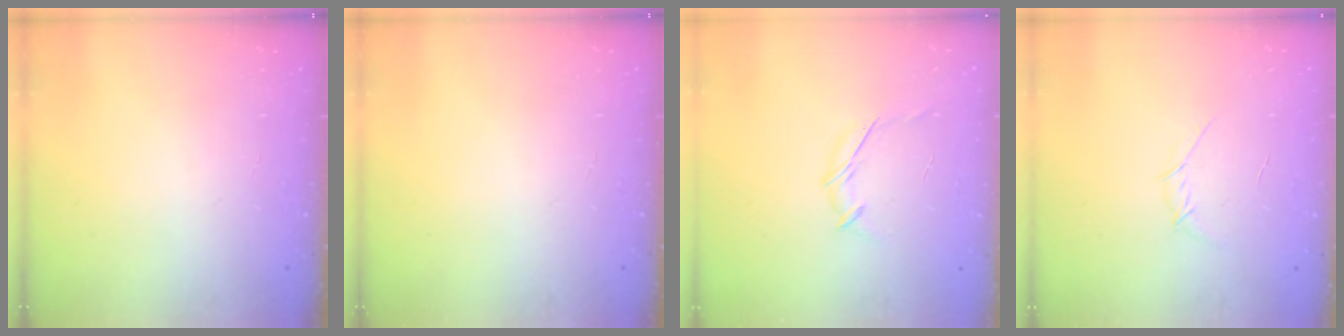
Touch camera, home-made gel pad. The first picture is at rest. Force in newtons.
{"total": 0.0}
{"total": 5.3, "press": 5.2, "slide": 0.9}
{"total": 3.0, "press": 2.9, "slide": 0.6}